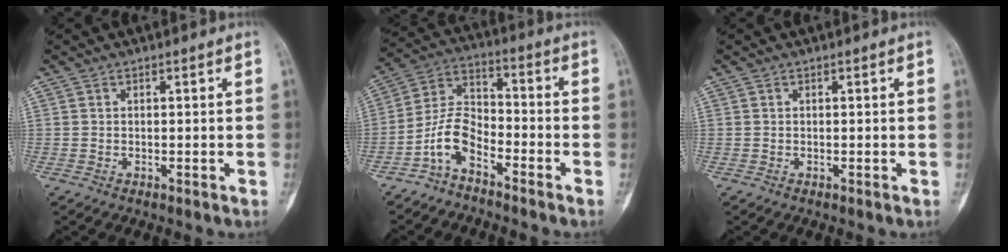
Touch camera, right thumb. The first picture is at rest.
{"total": 8.0, "force": [-5.1, 3.7, 4.9], "torque": [-0.099, 0.059, -0.112]}
{"total": 0.0}